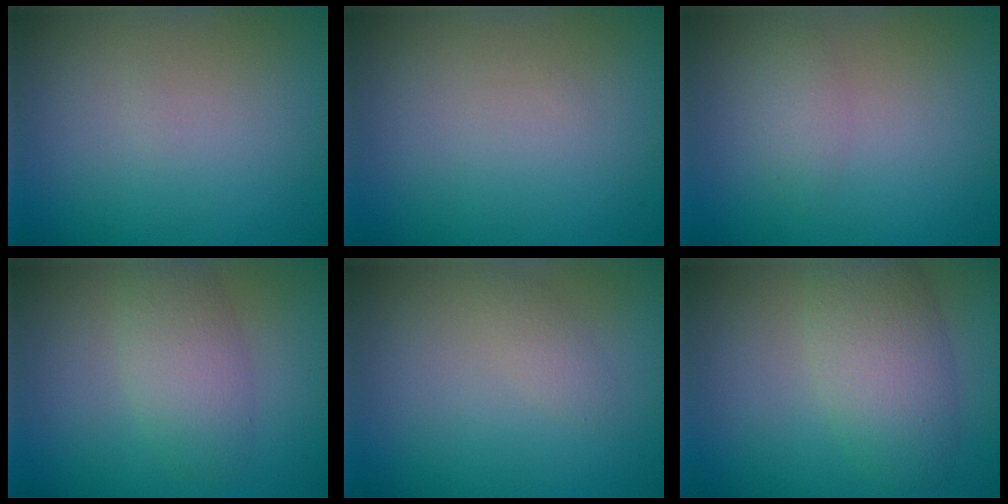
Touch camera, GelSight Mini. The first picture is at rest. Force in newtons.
{"total": 0.0}
{"total": 1.3, "press": 1.3, "slide": 0.0}
{"total": 3.5, "press": 3.5, "slide": 0.1}
{"total": 1.0, "press": 1.0, "slide": 0.0}
{"total": 5.0, "press": 5.0, "slide": 0.1}